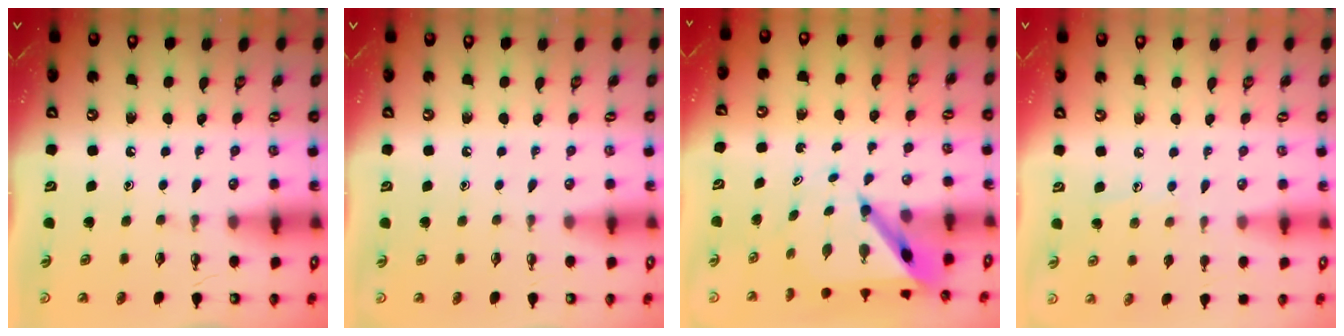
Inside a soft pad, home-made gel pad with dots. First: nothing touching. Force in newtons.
{"total": 0.0}
{"total": 5.6, "press": 5.6, "slide": 0.5}
{"total": 5.4, "press": 5.4, "slide": 0.5}